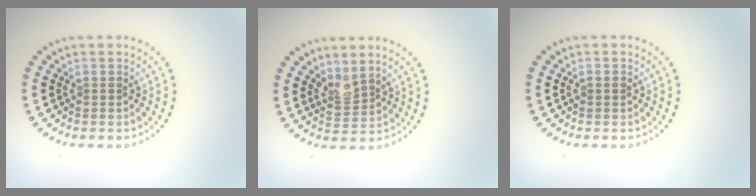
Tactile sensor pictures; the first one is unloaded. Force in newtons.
{"total": 2.1, "press": 1.5, "slide": 1.4}
{"total": 0.8, "press": 0.7, "slide": 0.1}